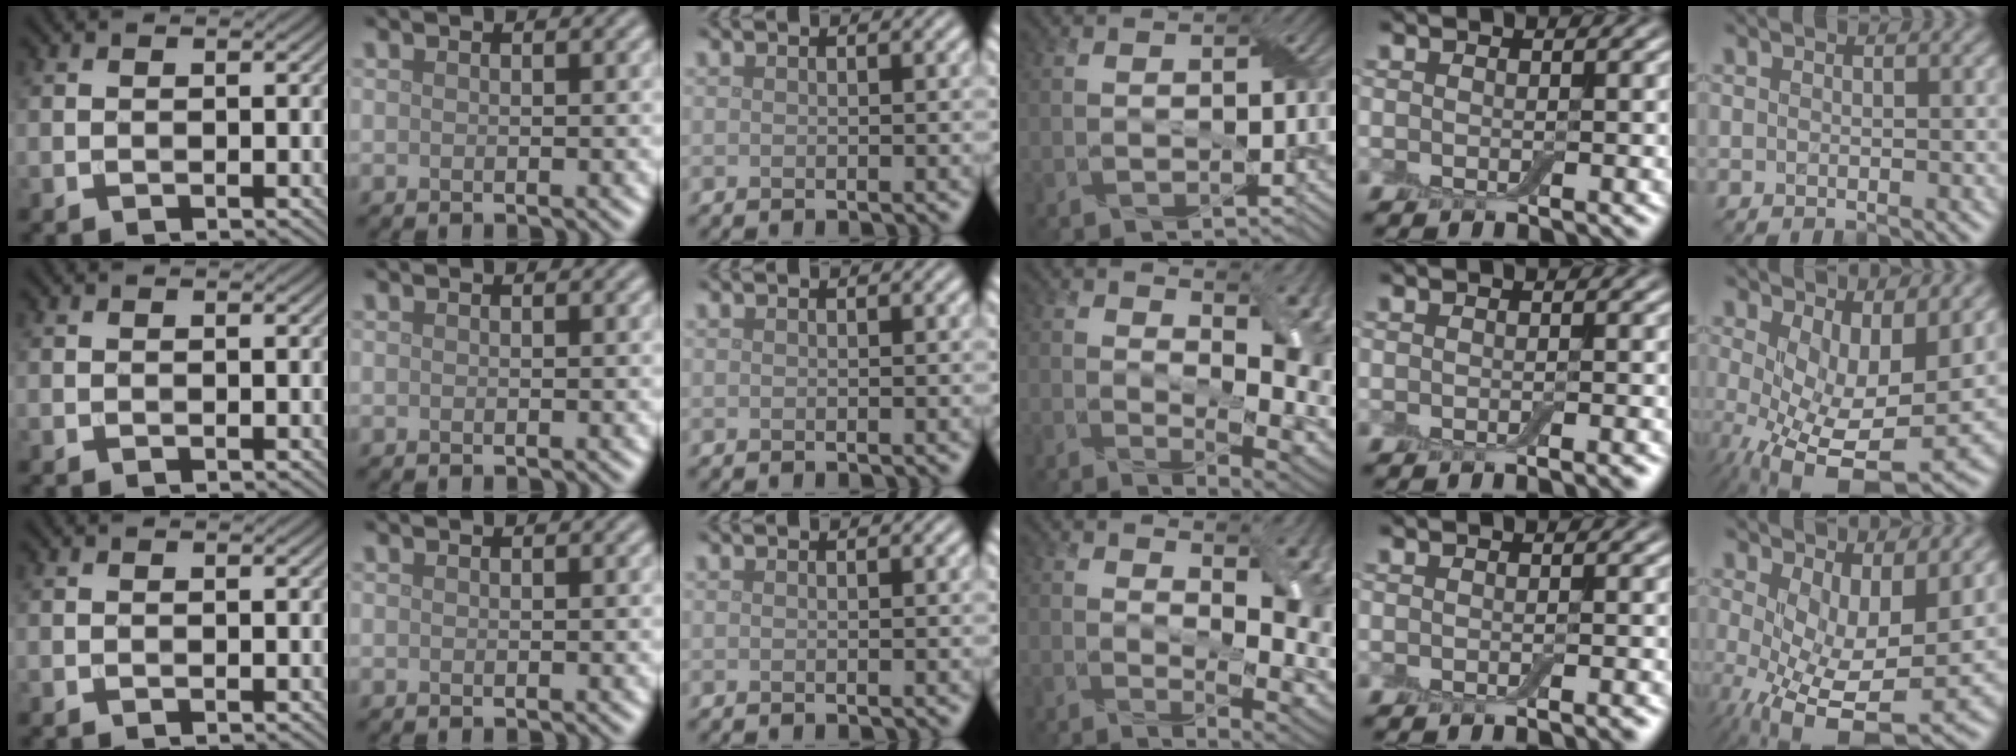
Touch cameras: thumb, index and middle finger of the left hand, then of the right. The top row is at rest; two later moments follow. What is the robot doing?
{"motion": "peel", "object": "aluminum foil"}